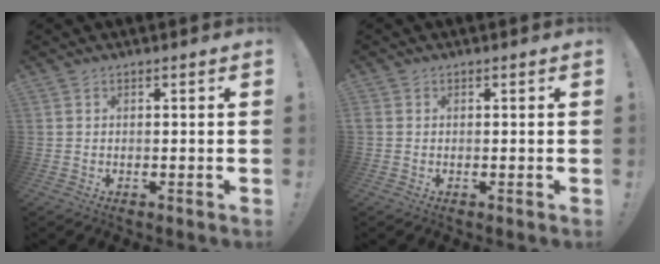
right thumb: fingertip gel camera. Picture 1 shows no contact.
{"total": 0.6, "force": [0.0, 0.5, 0.2], "torque": [-0.004, 0.001, 0.000]}